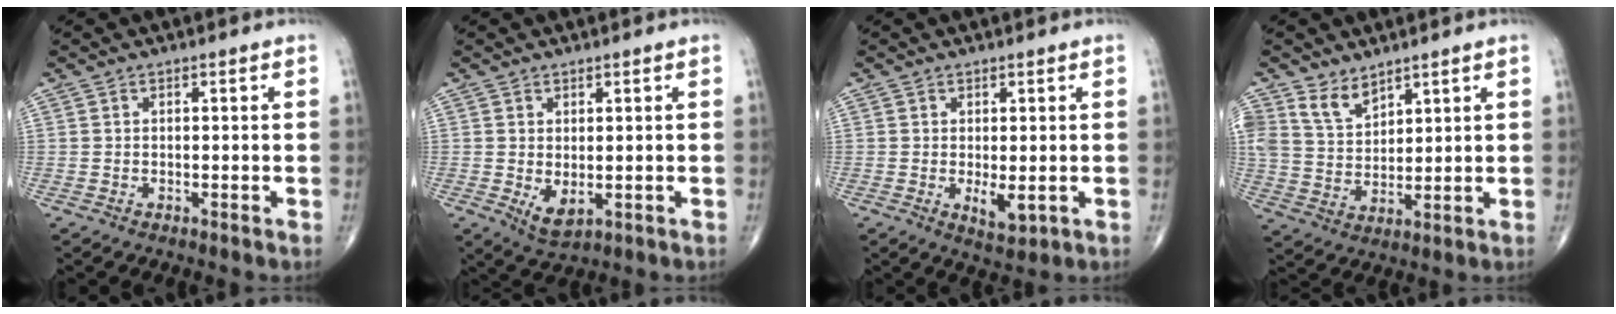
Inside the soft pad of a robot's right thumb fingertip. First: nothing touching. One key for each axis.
{"total": 3.8, "fx": -0.3, "fy": 2.1, "fz": 3.2, "tx": -0.047, "ty": -0.009, "tz": 0.009}
{"total": 3.5, "fx": -0.4, "fy": 1.6, "fz": 3.1, "tx": -0.044, "ty": -0.011, "tz": 0.002}
{"total": 6.3, "fx": 4.7, "fy": 3.5, "fz": 2.2, "tx": -0.024, "ty": -0.036, "tz": 0.100}